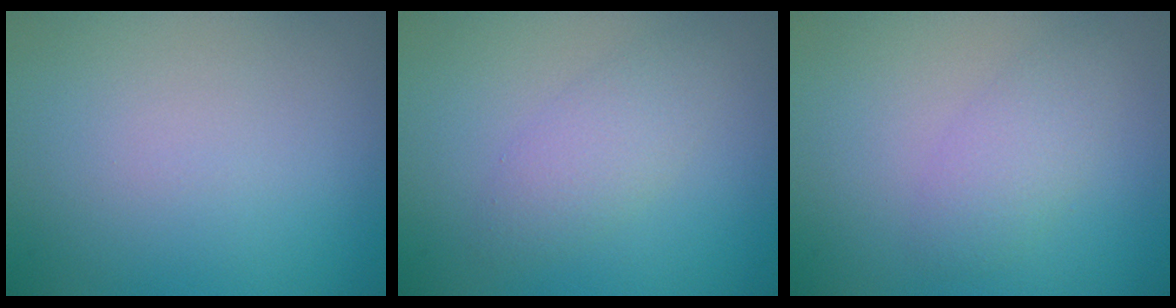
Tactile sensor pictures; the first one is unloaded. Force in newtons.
{"total": 2.5, "press": 2.5, "slide": 0.0}
{"total": 2.3, "press": 2.3, "slide": 0.0}